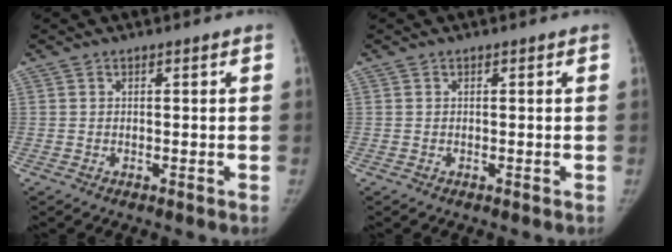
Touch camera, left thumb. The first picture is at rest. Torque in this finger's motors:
{"motor_torque": [0.21, -0.04, 0.34, -0.16, 0.07]}